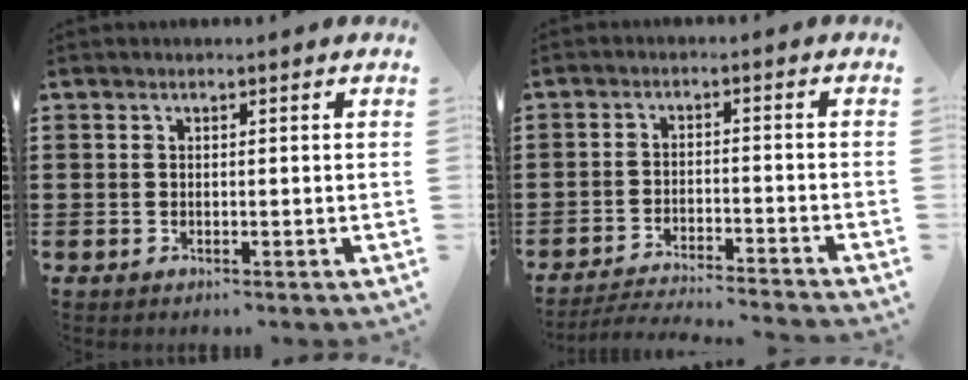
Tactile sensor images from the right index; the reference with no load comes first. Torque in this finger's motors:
{"motor_torque": [0.92, 1.22, -0.29, 0.01]}